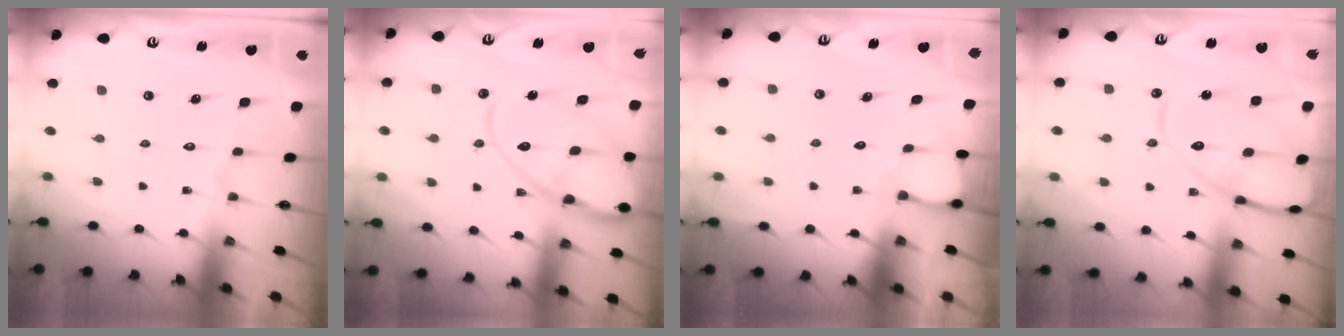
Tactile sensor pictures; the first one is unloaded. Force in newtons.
{"total": 17.7, "press": 17.6, "slide": 1.8}
{"total": 2.7, "press": 2.7, "slide": 0.3}
{"total": 15.9, "press": 15.9, "slide": 1.3}